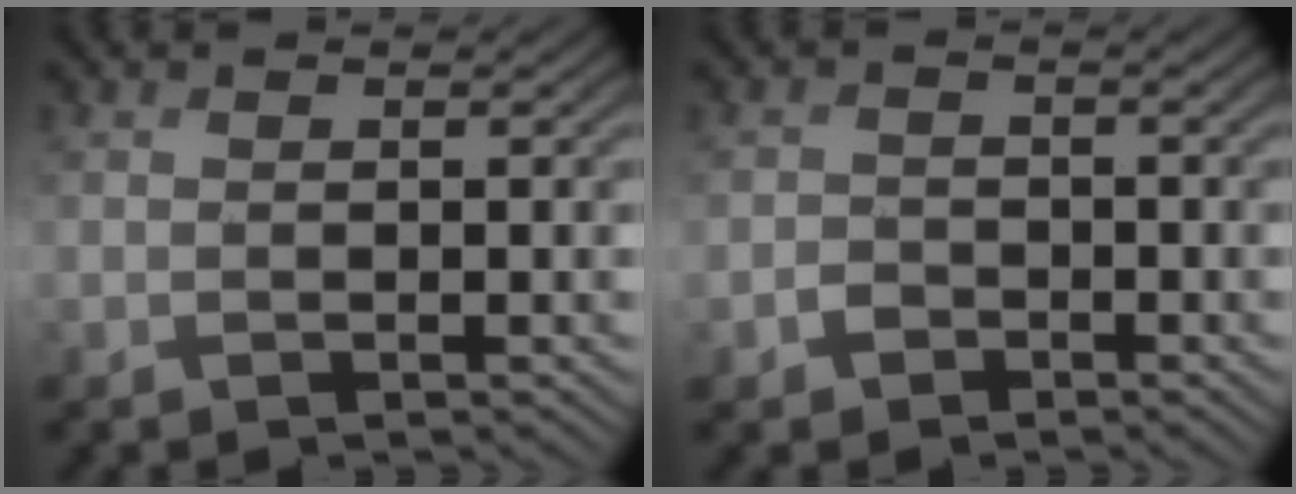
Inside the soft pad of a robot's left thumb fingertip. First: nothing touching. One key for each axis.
{"total": 2.0, "fx": -1.2, "fy": 1.5, "fz": 0.5, "tx": -0.007, "ty": 0.001, "tz": -0.028}